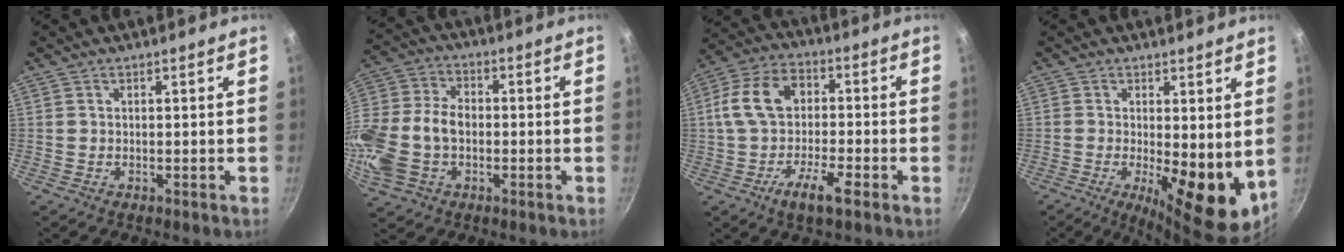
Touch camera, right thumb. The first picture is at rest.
{"total": 17.1, "force": [-2.6, 12.1, 11.7], "torque": [-0.258, 0.033, -0.052]}
{"total": 12.5, "force": [-3.8, 7.0, 9.7], "torque": [-0.171, 0.035, -0.088]}
{"total": 12.1, "force": [-0.7, 4.3, 11.3], "torque": [-0.145, -0.024, -0.001]}